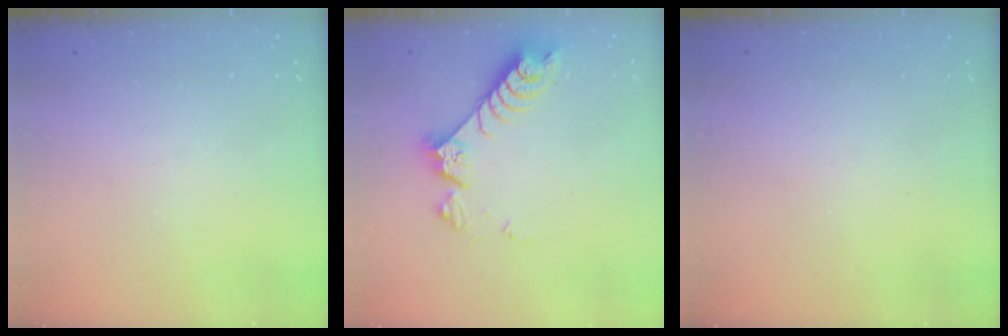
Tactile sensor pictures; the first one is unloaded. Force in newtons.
{"total": 7.4, "press": 7.3, "slide": 1.1}
{"total": 0.0}